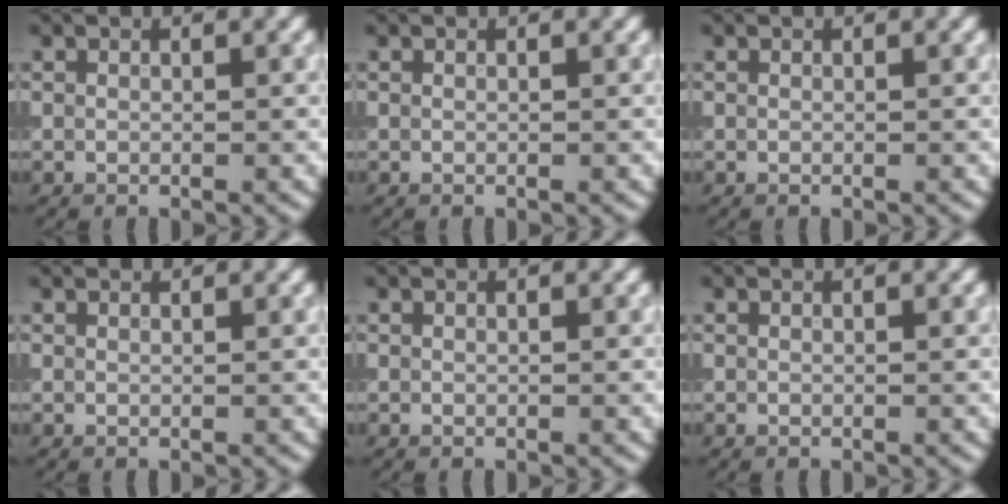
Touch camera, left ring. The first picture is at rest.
{"total": 0.0}
{"total": 0.0}
{"total": 1.1, "force": [1.0, 0.1, 0.2], "torque": [-0.010, -0.004, 0.008]}
{"total": 0.0}
{"total": 0.0}